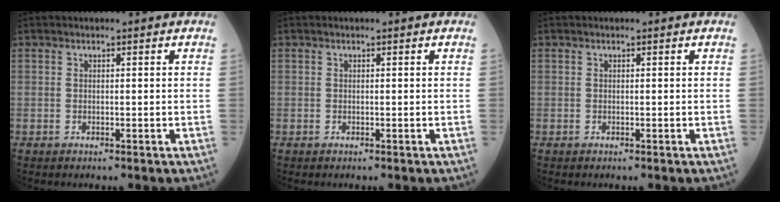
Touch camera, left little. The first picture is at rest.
{"total": 0.0}
{"total": 0.0}